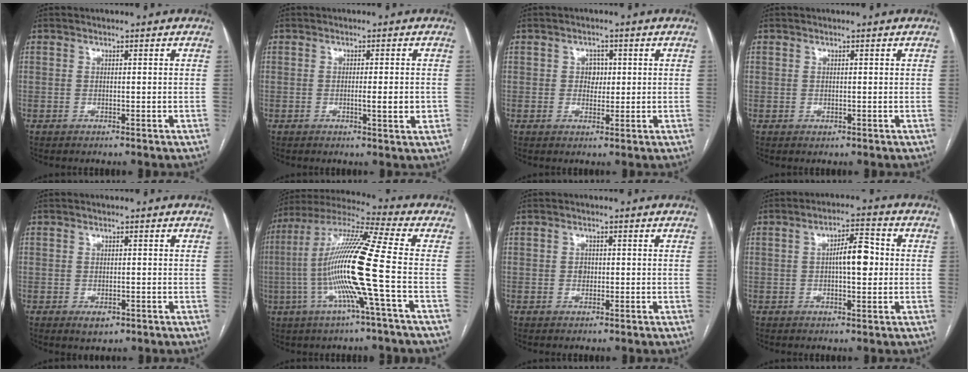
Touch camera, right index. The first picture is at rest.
{"total": 3.3, "force": [-0.5, 0.2, 3.3], "torque": [-0.049, -0.005, -0.007]}
{"total": 2.3, "force": [0.4, 1.8, 1.4], "torque": [-0.013, 0.004, 0.007]}
{"total": 0.0}
{"total": 2.1, "force": [-1.0, 1.3, 1.3], "torque": [-0.011, 0.000, -0.006]}
{"total": 16.8, "force": [-3.3, -1.1, 16.4], "torque": [-0.322, -0.001, -0.078]}
{"total": 1.4, "force": [-0.1, 1.1, 0.8], "torque": [-0.013, 0.002, 0.000]}
{"total": 6.4, "force": [0.3, 1.8, 6.1], "torque": [-0.100, 0.016, 0.004]}